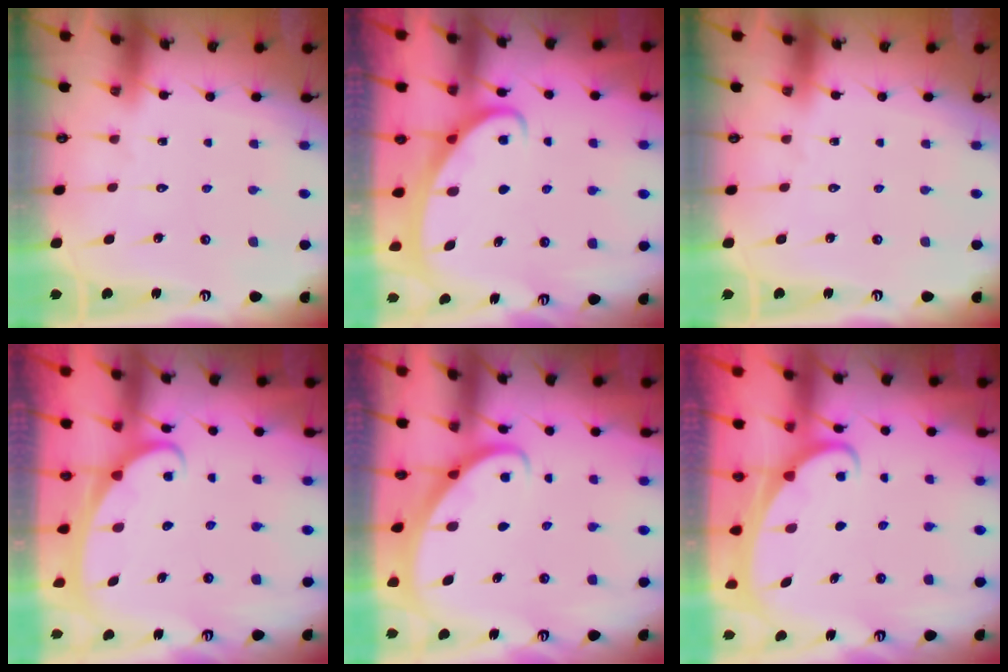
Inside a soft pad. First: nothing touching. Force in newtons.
{"total": 2.4, "press": 2.3, "slide": 0.5}
{"total": 0.0}
{"total": 2.6, "press": 2.6, "slide": 0.3}
{"total": 2.7, "press": 2.7, "slide": 0.2}
{"total": 1.9, "press": 1.9, "slide": 0.3}